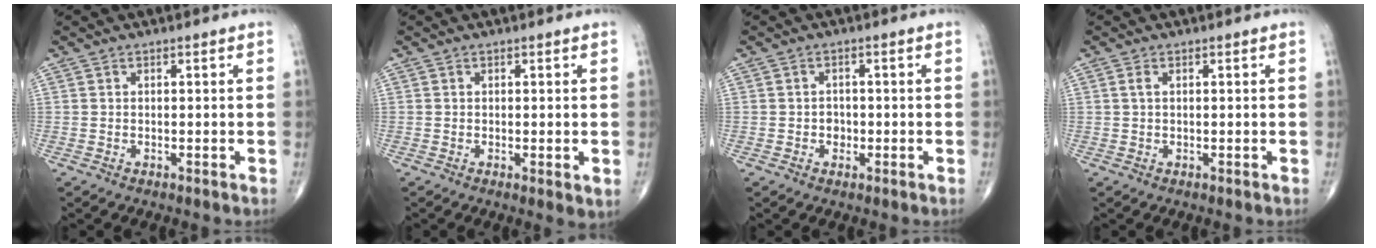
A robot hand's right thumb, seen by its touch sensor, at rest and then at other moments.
{"total": 2.2, "force": [-0.3, 0.6, 2.1], "torque": [-0.038, -0.009, -0.007]}
{"total": 1.9, "force": [-0.5, 1.6, 0.8], "torque": [0.001, 0.006, -0.010]}
{"total": 0.9, "force": [0.2, 0.5, 0.8], "torque": [-0.021, 0.003, 0.002]}